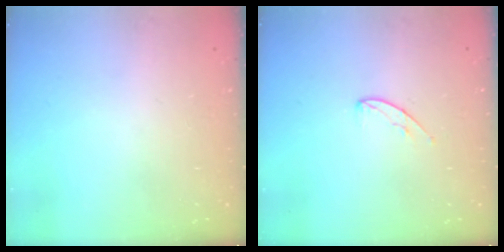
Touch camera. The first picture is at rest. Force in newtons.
{"total": 4.9, "press": 4.9, "slide": 0.5}